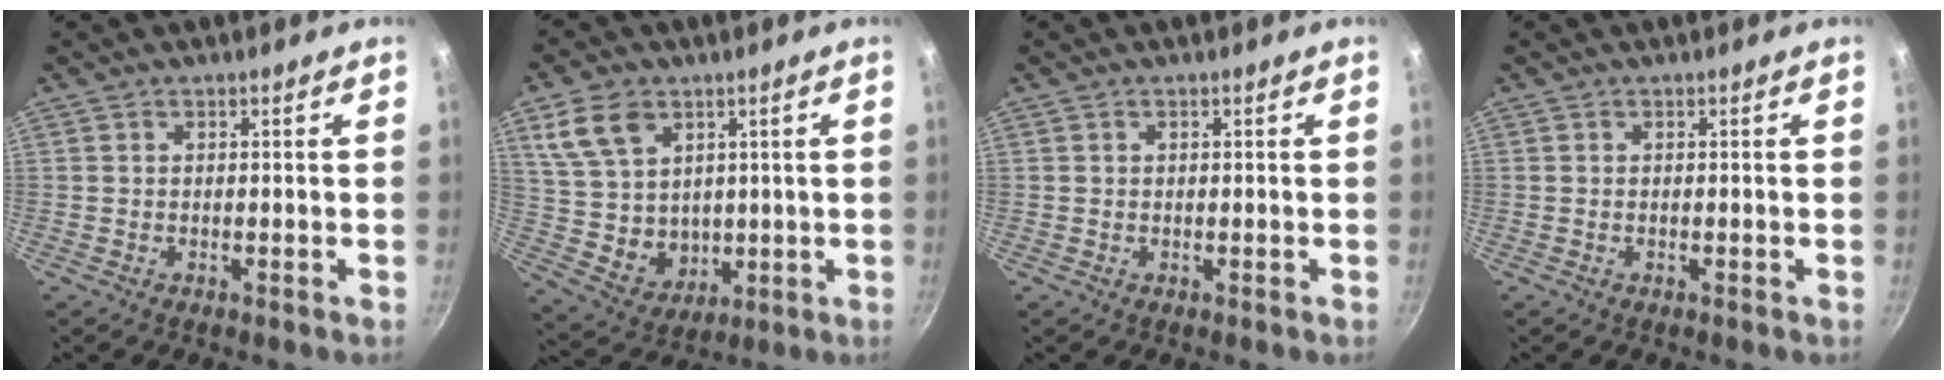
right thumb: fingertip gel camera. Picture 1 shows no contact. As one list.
[{"total": 13.2, "force": [5.1, 10.0, 6.9], "torque": [-0.103, -0.021, 0.116]}, {"total": 0.0}, {"total": 0.0}]